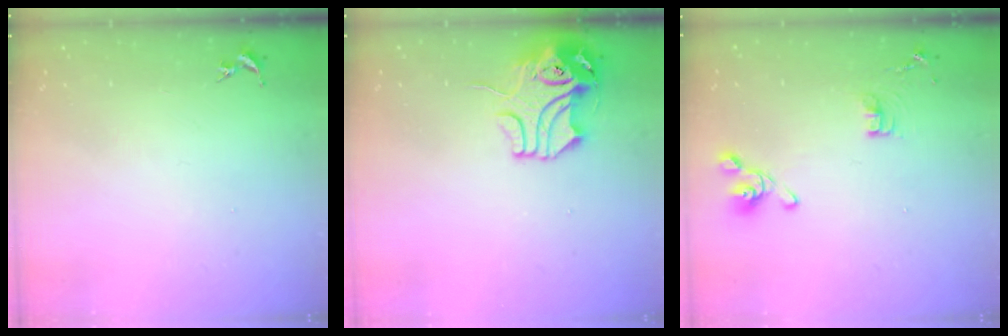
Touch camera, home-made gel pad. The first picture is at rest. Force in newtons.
{"total": 11.5, "press": 11.3, "slide": 1.8}
{"total": 9.9, "press": 9.7, "slide": 1.9}